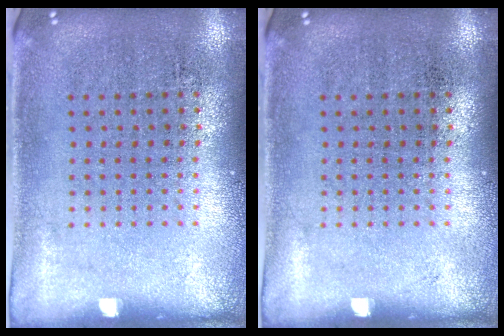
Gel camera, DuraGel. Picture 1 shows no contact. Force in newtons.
{"total": 0.0}